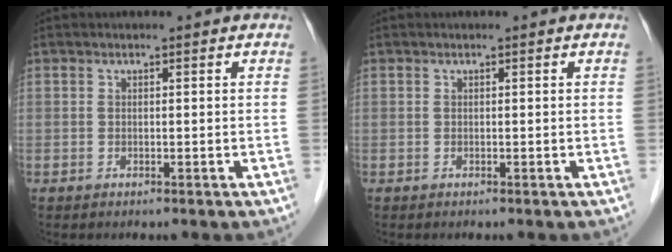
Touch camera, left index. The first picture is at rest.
{"total": 0.0}